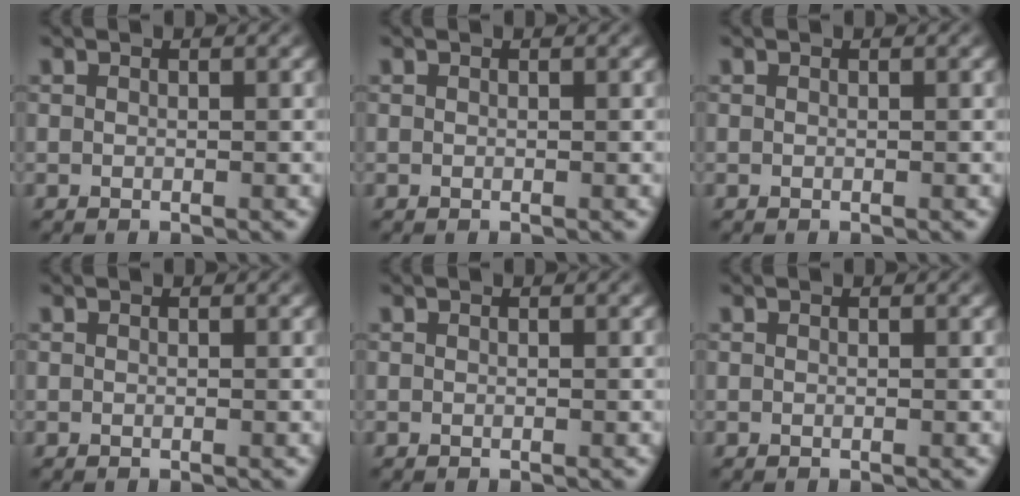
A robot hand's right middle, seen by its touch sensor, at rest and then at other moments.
{"total": 0.0}
{"total": 0.0}
{"total": 0.0}
{"total": 0.0}
{"total": 0.0}